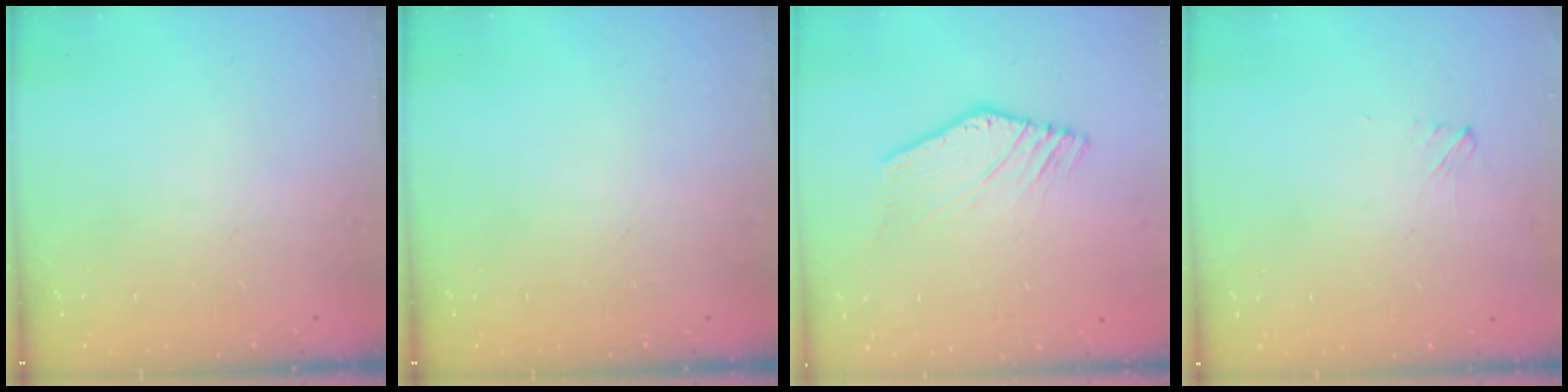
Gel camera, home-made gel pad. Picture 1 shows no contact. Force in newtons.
{"total": 0.0}
{"total": 0.9, "press": 0.4, "slide": 0.8}
{"total": 1.5, "press": 1.5, "slide": 0.2}